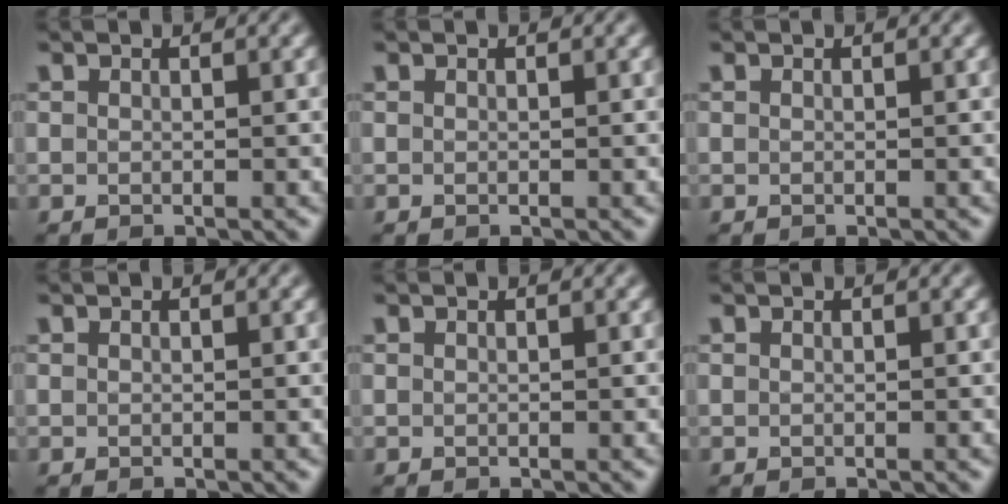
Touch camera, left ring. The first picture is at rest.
{"total": 0.0}
{"total": 0.0}
{"total": 0.0}
{"total": 0.0}
{"total": 0.0}